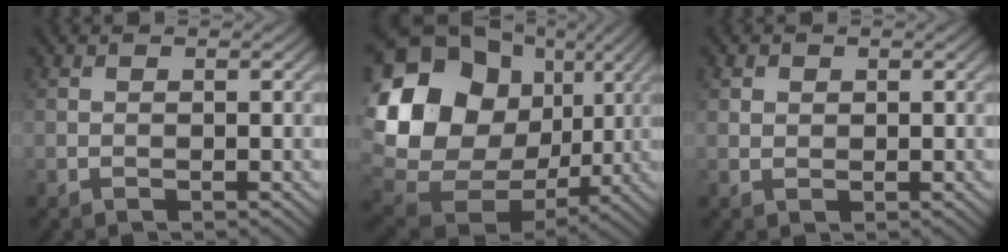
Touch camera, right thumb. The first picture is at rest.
{"total": 20.3, "force": [4.1, 16.3, 11.5], "torque": [-0.288, 0.002, 0.096]}
{"total": 1.1, "force": [0.5, 0.9, 0.3], "torque": [-0.007, -0.002, 0.010]}